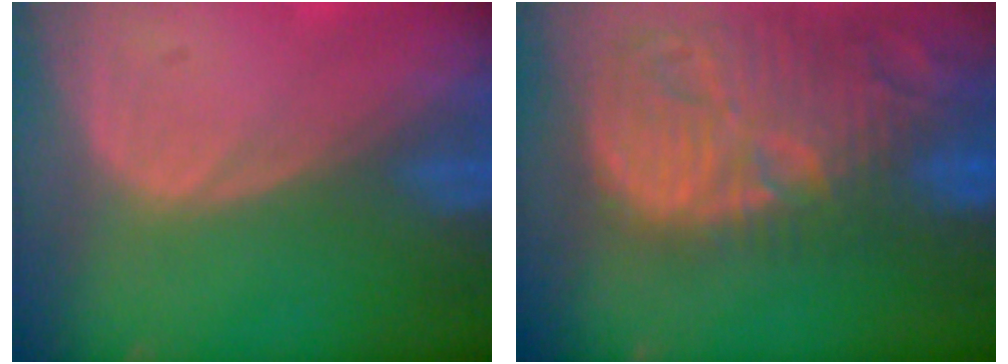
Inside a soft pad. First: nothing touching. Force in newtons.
{"total": 15.4, "press": 13.4, "slide": 7.5}